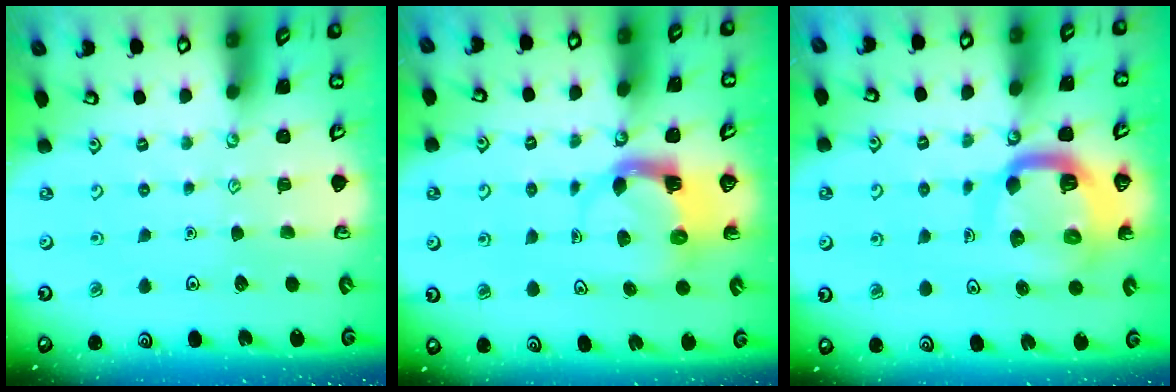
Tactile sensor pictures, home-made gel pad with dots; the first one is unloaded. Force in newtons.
{"total": 3.9, "press": 3.8, "slide": 0.6}
{"total": 12.8, "press": 12.7, "slide": 1.6}